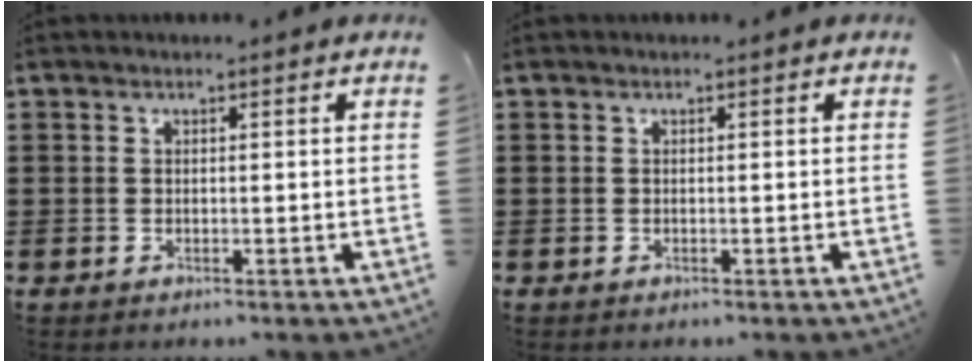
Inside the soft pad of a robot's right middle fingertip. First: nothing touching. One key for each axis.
{"total": 0.0}